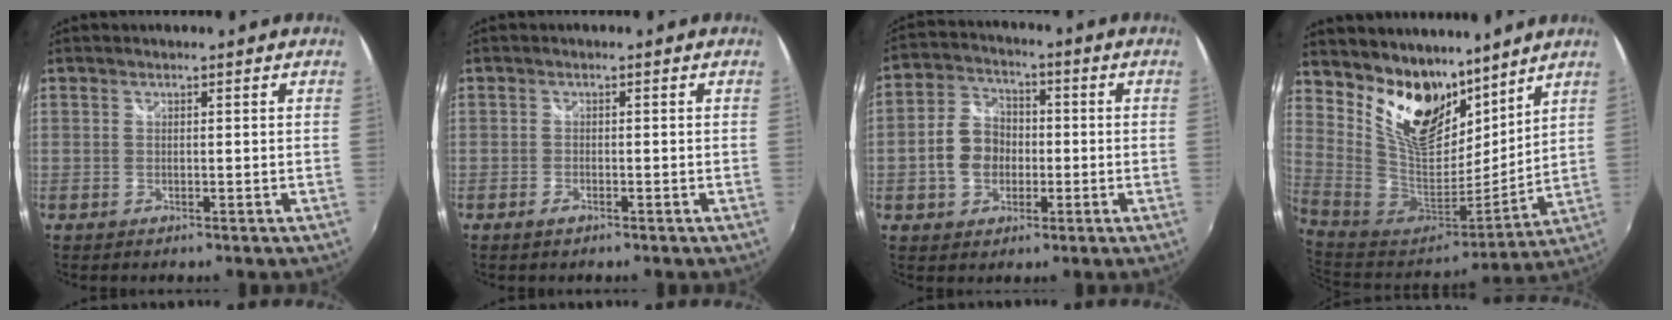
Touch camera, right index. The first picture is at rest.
{"total": 1.2, "force": [-0.9, 0.5, 0.5], "torque": [-0.011, -0.003, -0.018]}
{"total": 8.5, "force": [-1.6, 6.7, 5.0], "torque": [-0.109, 0.020, -0.026]}
{"total": 18.2, "force": [11.7, 9.7, 9.9], "torque": [-0.197, -0.002, 0.222]}